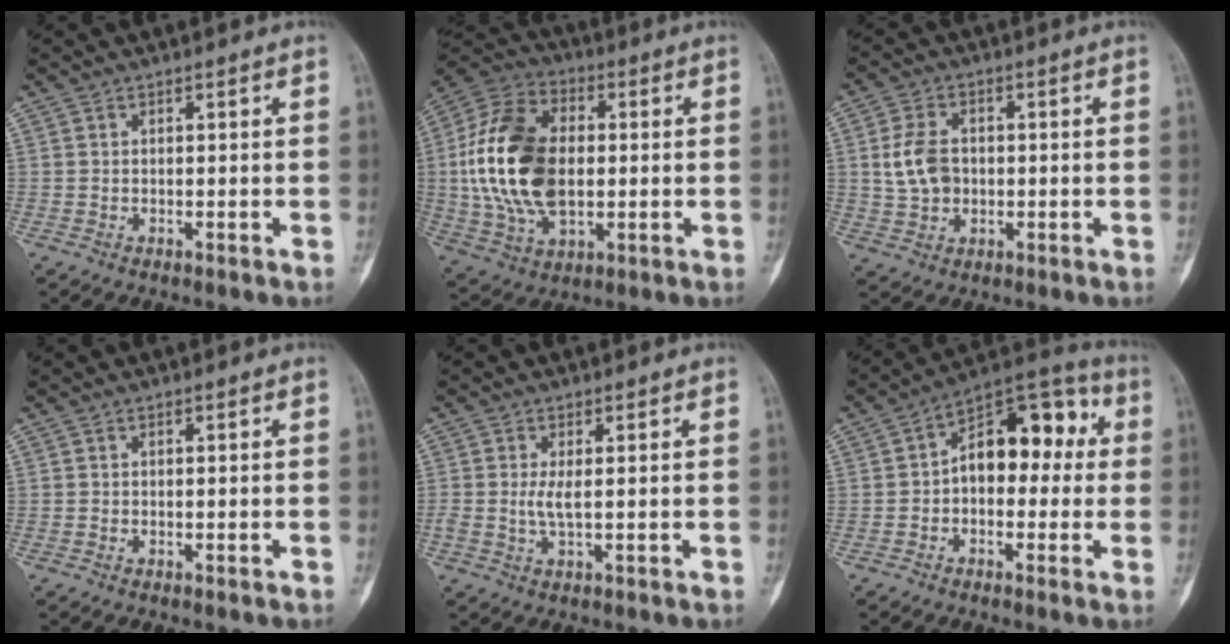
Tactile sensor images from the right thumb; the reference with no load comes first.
{"total": 21.3, "force": [0.6, 13.3, 16.6], "torque": [-0.320, 0.008, 0.013]}
{"total": 7.3, "force": [0.4, 5.4, 4.9], "torque": [-0.082, 0.006, 0.011]}
{"total": 0.0}
{"total": 2.7, "force": [0.1, 0.7, 2.6], "torque": [-0.065, -0.007, 0.005]}
{"total": 13.7, "force": [0.9, 8.4, 10.7], "torque": [-0.112, 0.046, -0.002]}